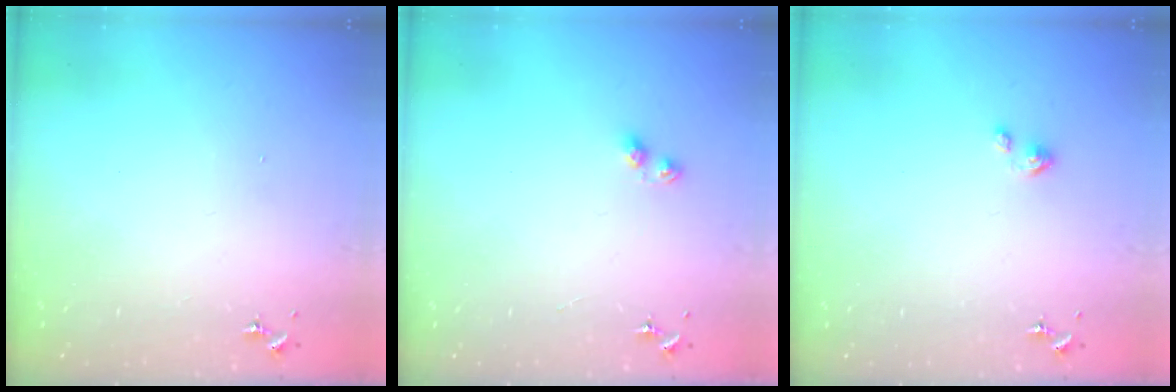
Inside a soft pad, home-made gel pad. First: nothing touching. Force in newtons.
{"total": 2.8, "press": 2.7, "slide": 0.4}
{"total": 4.3, "press": 4.2, "slide": 0.3}